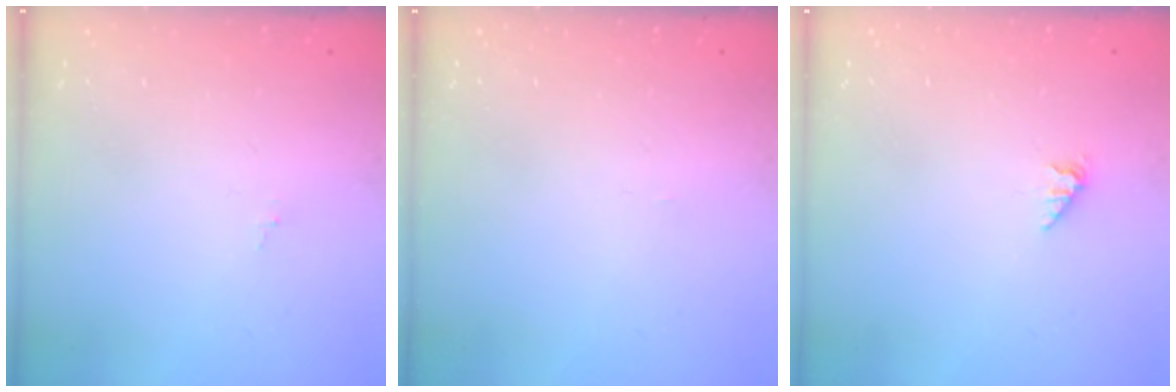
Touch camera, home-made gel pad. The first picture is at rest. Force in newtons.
{"total": 0.0}
{"total": 1.0, "press": 1.0, "slide": 0.2}